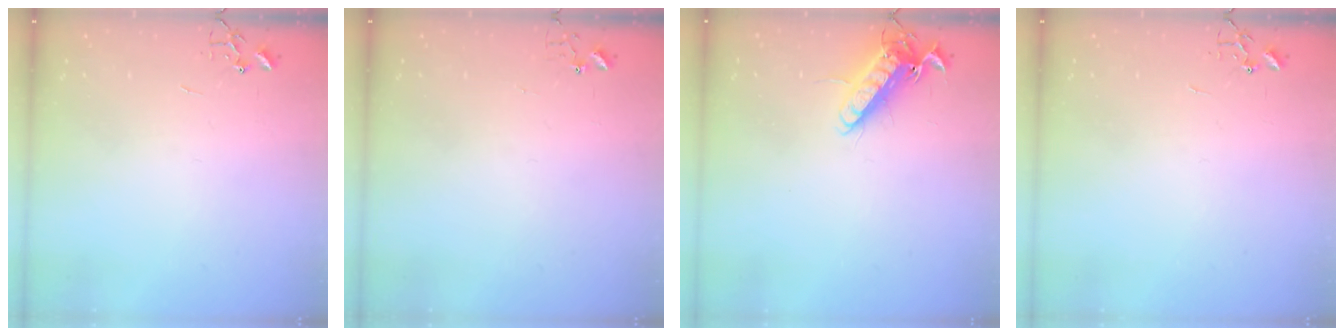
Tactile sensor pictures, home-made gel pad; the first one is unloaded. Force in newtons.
{"total": 5.0, "press": 5.0, "slide": 0.3}
{"total": 12.9, "press": 12.8, "slide": 1.7}
{"total": 0.0}